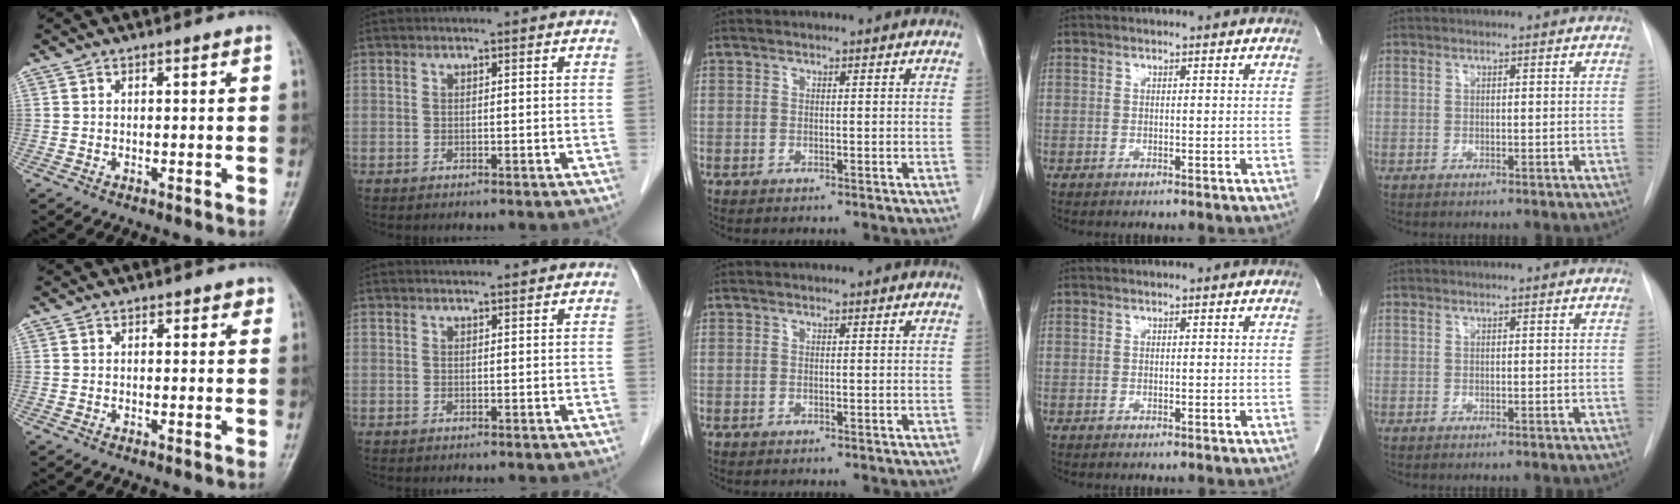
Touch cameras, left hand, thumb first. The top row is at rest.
{"thumb": {"total": 1.3, "force": [0.6, 1.0, 0.5], "torque": [0.013, 0.000, 0.002]}, "index": {"total": 1.4, "force": [1.3, 0.2, 0.3], "torque": [-0.010, 0.014, 0.022]}}